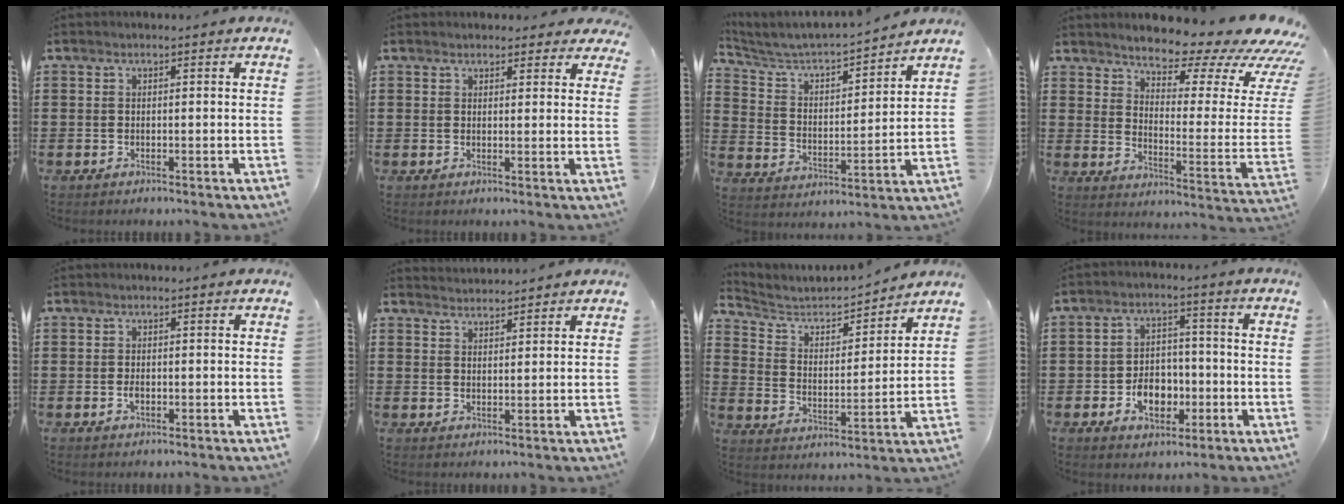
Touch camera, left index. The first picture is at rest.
{"total": 2.5, "force": [2.3, 0.8, 0.5], "torque": [-0.007, -0.003, 0.042]}
{"total": 4.6, "force": [4.3, 0.7, 1.5], "torque": [-0.053, -0.035, 0.063]}
{"total": 8.2, "force": [7.7, 1.0, 2.5], "torque": [-0.059, -0.085, 0.126]}
{"total": 1.2, "force": [-0.3, 0.5, 1.1], "torque": [-0.021, -0.001, -0.005]}
{"total": 2.4, "force": [2.3, -0.1, -0.4], "torque": [0.001, -0.005, 0.045]}
{"total": 4.1, "force": [3.8, 1.2, 1.1], "torque": [-0.048, -0.033, 0.055]}
{"total": 6.1, "force": [-2.1, 4.3, 3.8], "torque": [-0.054, 0.006, -0.040]}